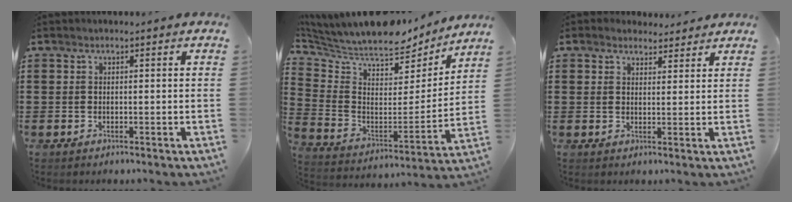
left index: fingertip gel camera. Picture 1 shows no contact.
{"total": 7.8, "force": [7.3, 1.8, 1.9], "torque": [-0.080, -0.061, 0.124]}
{"total": 3.0, "force": [2.7, 1.3, 0.3], "torque": [-0.006, -0.003, 0.051]}